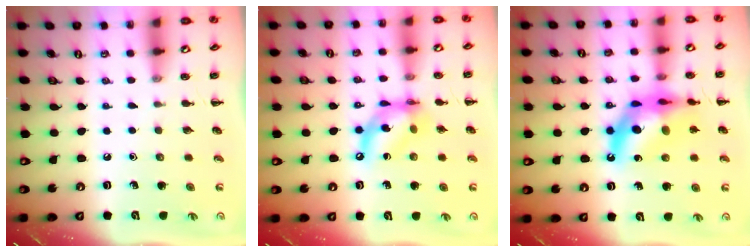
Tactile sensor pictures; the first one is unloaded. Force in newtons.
{"total": 12.5, "press": 12.0, "slide": 3.3}
{"total": 16.4, "press": 15.9, "slide": 4.0}